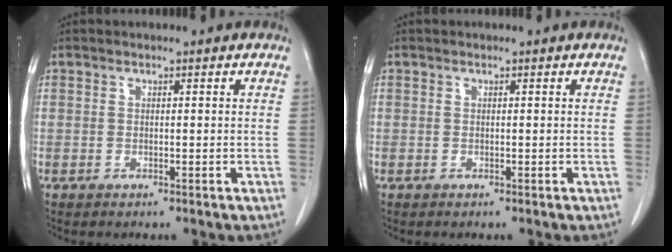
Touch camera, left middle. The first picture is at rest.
{"total": 0.0}